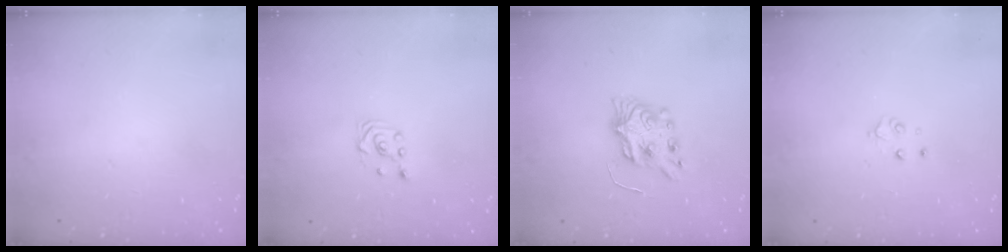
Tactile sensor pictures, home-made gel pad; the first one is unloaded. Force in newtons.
{"total": 2.7, "press": 2.4, "slide": 1.2}
{"total": 7.4, "press": 7.3, "slide": 0.7}
{"total": 3.3, "press": 3.3, "slide": 0.2}